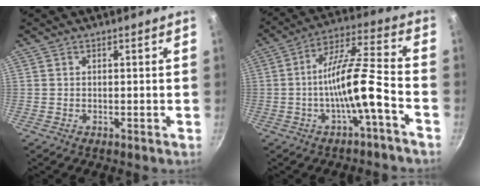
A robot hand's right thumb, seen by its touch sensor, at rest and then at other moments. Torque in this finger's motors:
{"motor_torque": [2.56, 2.45, 1.62, -0.35, 0.62]}